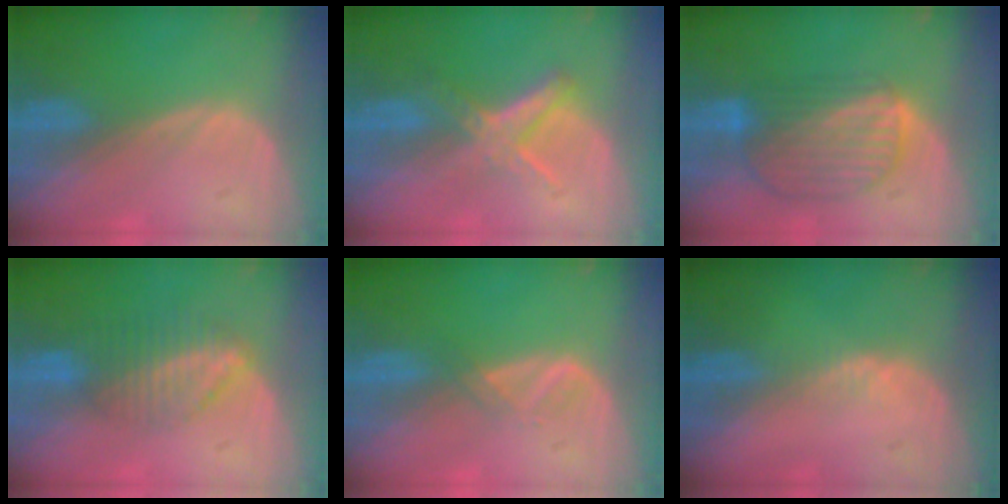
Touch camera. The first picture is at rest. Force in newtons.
{"total": 5.6, "press": 5.3, "slide": 1.7}
{"total": 8.9, "press": 7.8, "slide": 4.4}
{"total": 6.9, "press": 6.0, "slide": 3.5}
{"total": 1.8, "press": 1.7, "slide": 0.3}
{"total": 1.2, "press": 0.9, "slide": 0.8}